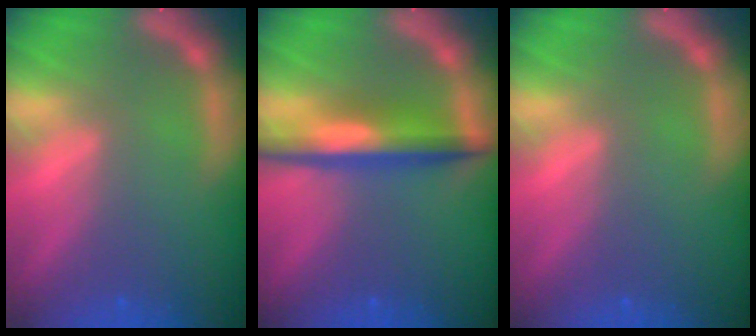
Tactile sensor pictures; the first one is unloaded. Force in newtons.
{"total": 5.5}
{"total": 0.0}